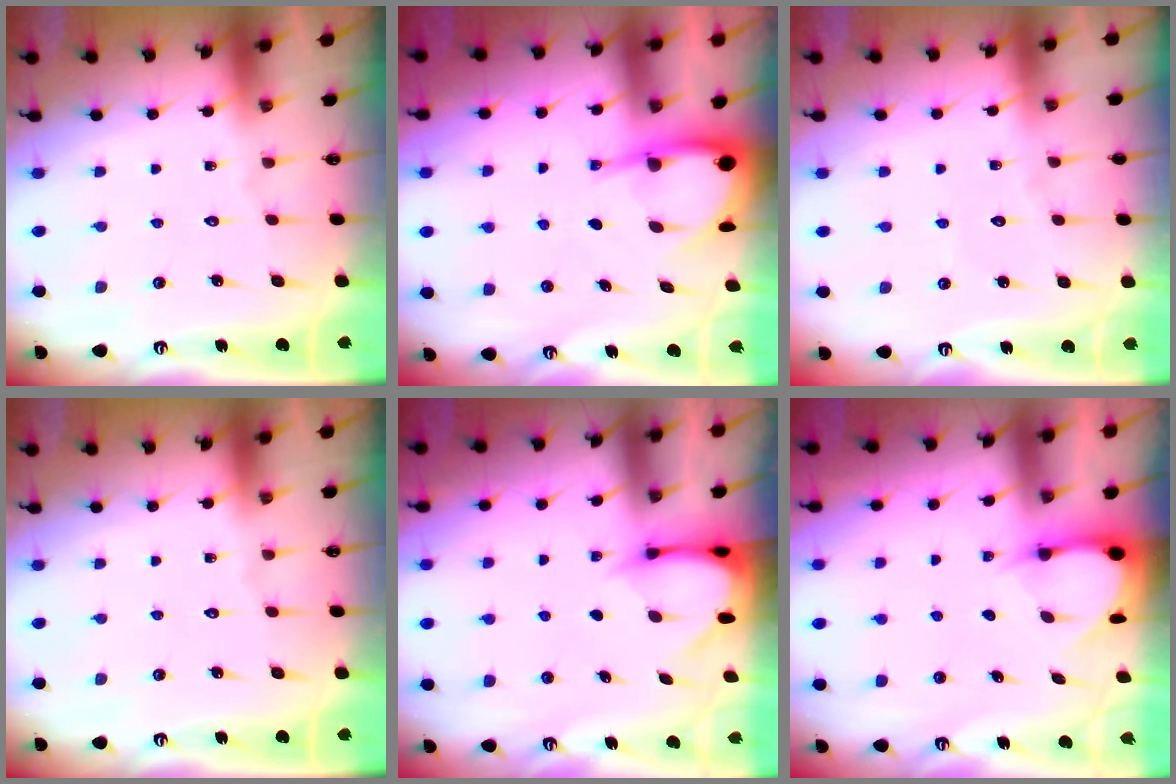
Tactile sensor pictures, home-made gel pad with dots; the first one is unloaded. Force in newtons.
{"total": 6.2, "press": 6.1, "slide": 0.8}
{"total": 2.3, "press": 2.3, "slide": 0.2}
{"total": 0.0}
{"total": 3.5, "press": 3.5, "slide": 0.3}
{"total": 3.5, "press": 3.5, "slide": 0.3}